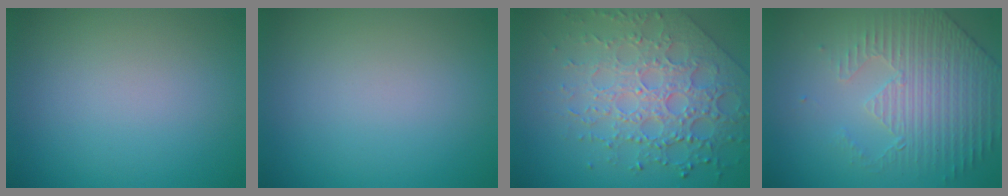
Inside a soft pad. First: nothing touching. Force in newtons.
{"total": 0.0}
{"total": 7.2, "press": 5.4, "slide": 4.8}
{"total": 4.5, "press": 3.6, "slide": 2.8}